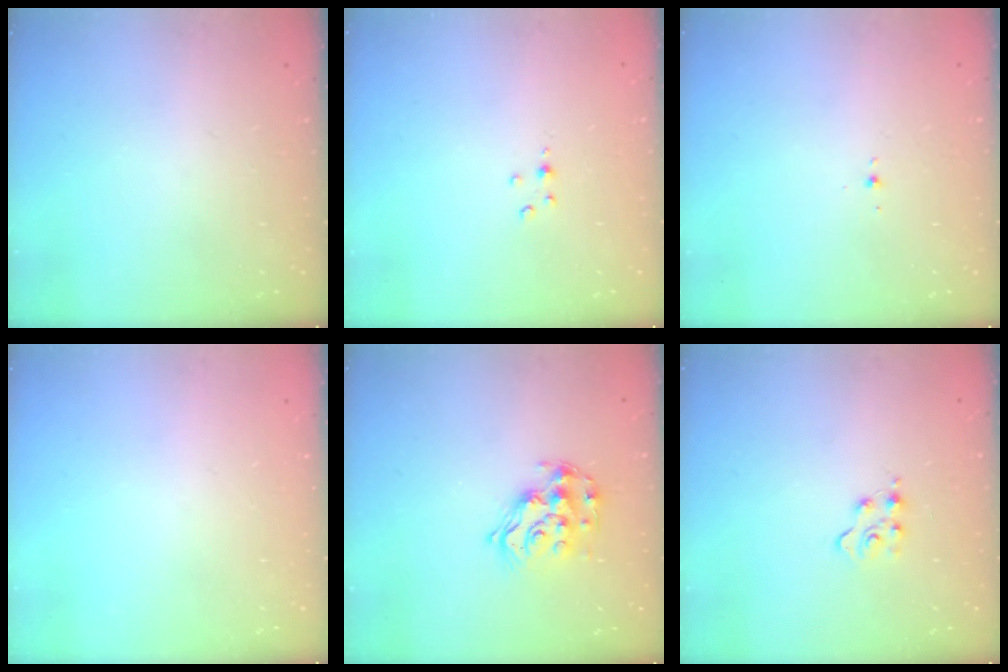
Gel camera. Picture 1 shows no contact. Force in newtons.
{"total": 2.5, "press": 2.5, "slide": 0.3}
{"total": 1.9, "press": 1.8, "slide": 0.7}
{"total": 0.0}
{"total": 14.2, "press": 14.2, "slide": 1.0}
{"total": 3.4, "press": 3.3, "slide": 0.4}